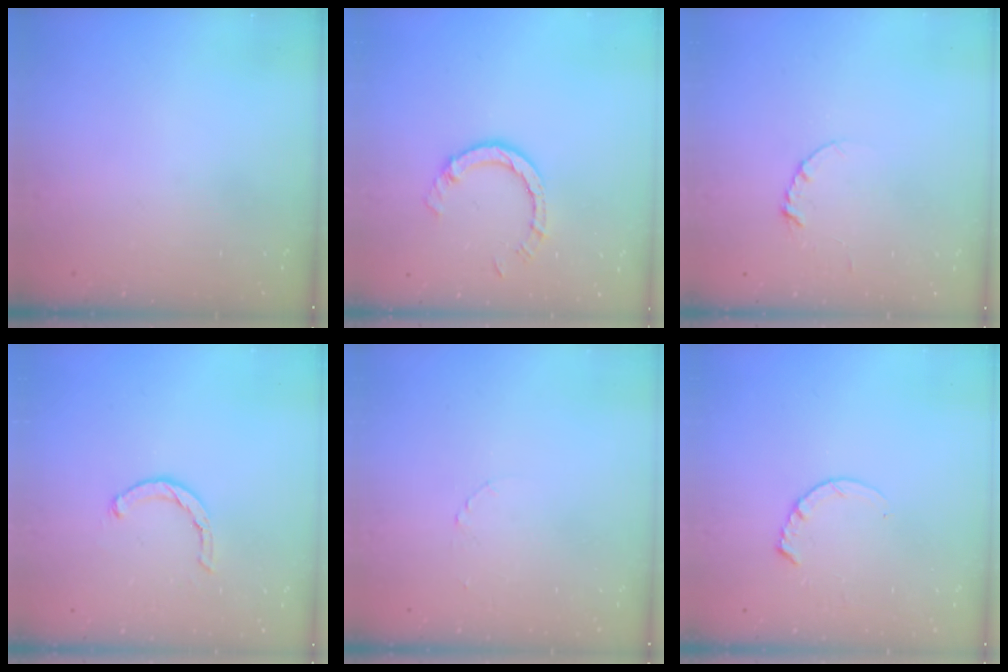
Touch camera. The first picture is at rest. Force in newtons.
{"total": 4.8, "press": 4.8, "slide": 0.4}
{"total": 3.5, "press": 3.5, "slide": 0.4}
{"total": 1.4, "press": 1.3, "slide": 0.3}
{"total": 1.3, "press": 1.3, "slide": 0.1}
{"total": 4.8, "press": 4.7, "slide": 0.4}